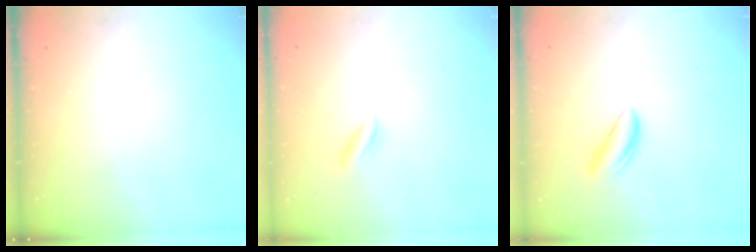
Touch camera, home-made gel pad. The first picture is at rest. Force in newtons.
{"total": 2.5, "press": 2.2, "slide": 1.2}
{"total": 2.9, "press": 2.9, "slide": 0.1}